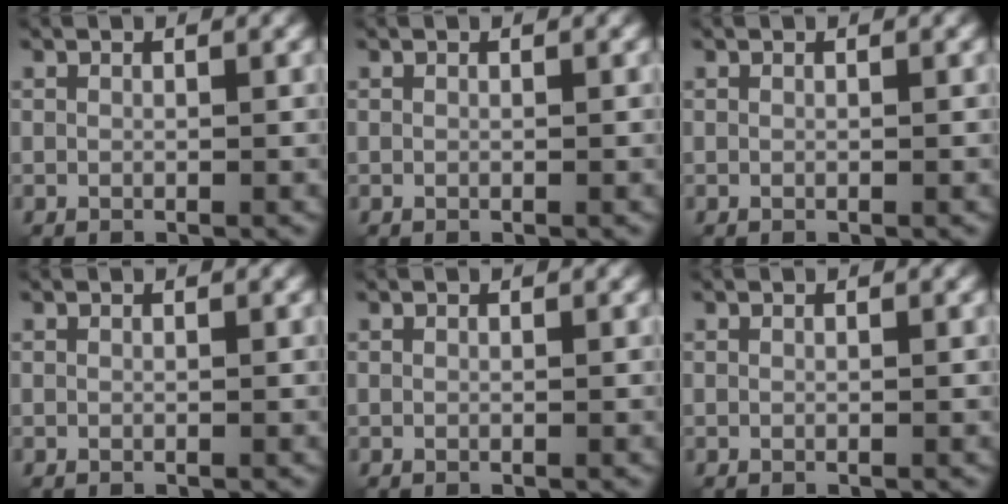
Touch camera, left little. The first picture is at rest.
{"total": 0.0}
{"total": 0.0}
{"total": 0.0}
{"total": 0.0}
{"total": 0.0}